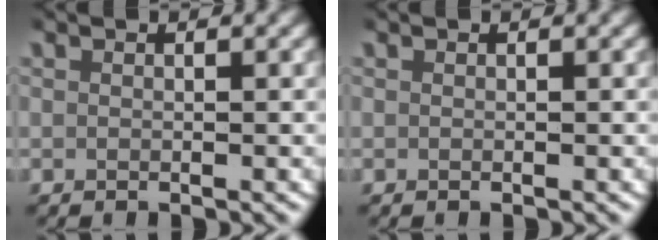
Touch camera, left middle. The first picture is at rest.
{"total": 0.0}